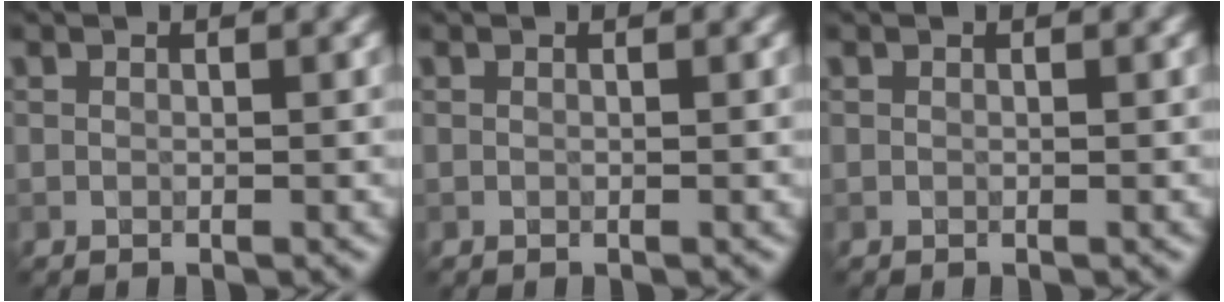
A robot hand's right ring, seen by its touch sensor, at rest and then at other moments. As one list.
[{"total": 0.0}, {"total": 0.0}]